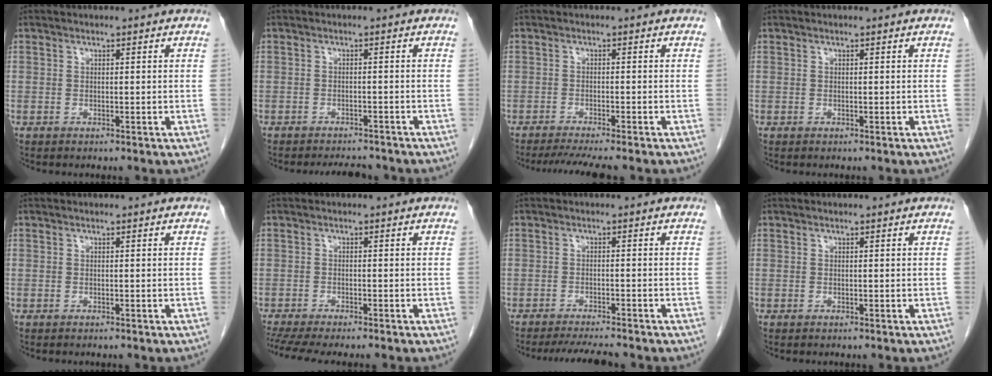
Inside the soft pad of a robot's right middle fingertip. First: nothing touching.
{"total": 4.9, "force": [-4.6, 1.2, 1.2], "torque": [-0.016, -0.004, -0.063]}
{"total": 6.2, "force": [-5.4, -0.3, 3.2], "torque": [-0.040, -0.014, -0.085]}
{"total": 0.0}
{"total": 0.0}
{"total": 8.2, "force": [-7.1, 0.3, 4.2], "torque": [-0.053, -0.012, -0.111]}
{"total": 6.0, "force": [-5.5, 0.3, 2.4], "torque": [-0.034, -0.015, -0.087]}
{"total": 0.0}